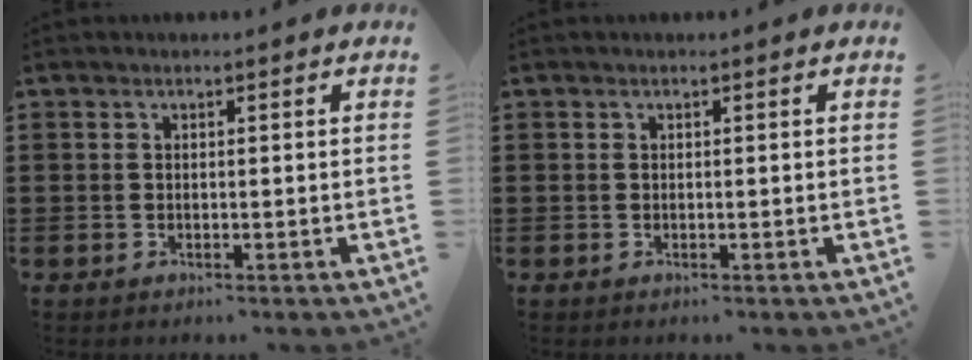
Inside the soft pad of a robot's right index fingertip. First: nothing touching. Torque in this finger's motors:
{"motor_torque": [0.30, 0.66, 0.00, 0.00]}